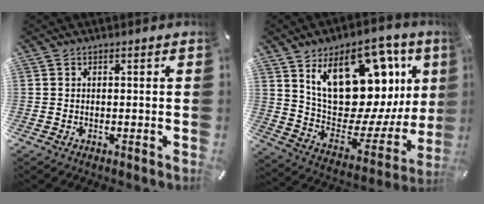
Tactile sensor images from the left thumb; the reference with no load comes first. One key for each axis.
{"total": 24.3, "fx": 11.4, "fy": 14.0, "fz": 16.3, "tx": -0.240, "ty": -0.079, "tz": 0.207}